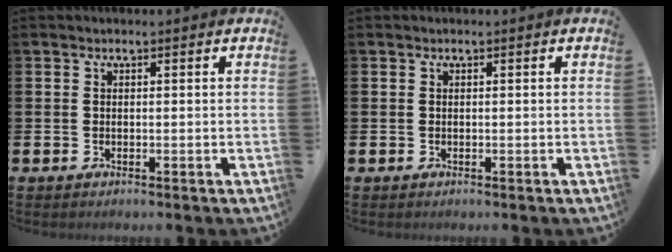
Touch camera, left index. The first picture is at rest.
{"total": 0.0}